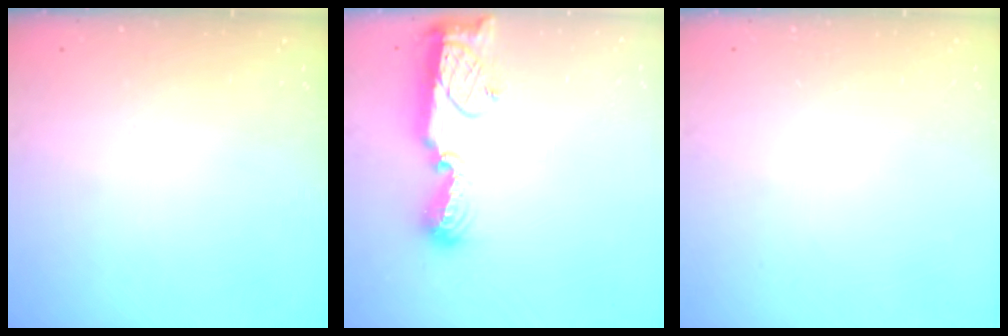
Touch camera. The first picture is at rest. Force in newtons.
{"total": 12.8, "press": 11.4, "slide": 5.9}
{"total": 0.0}